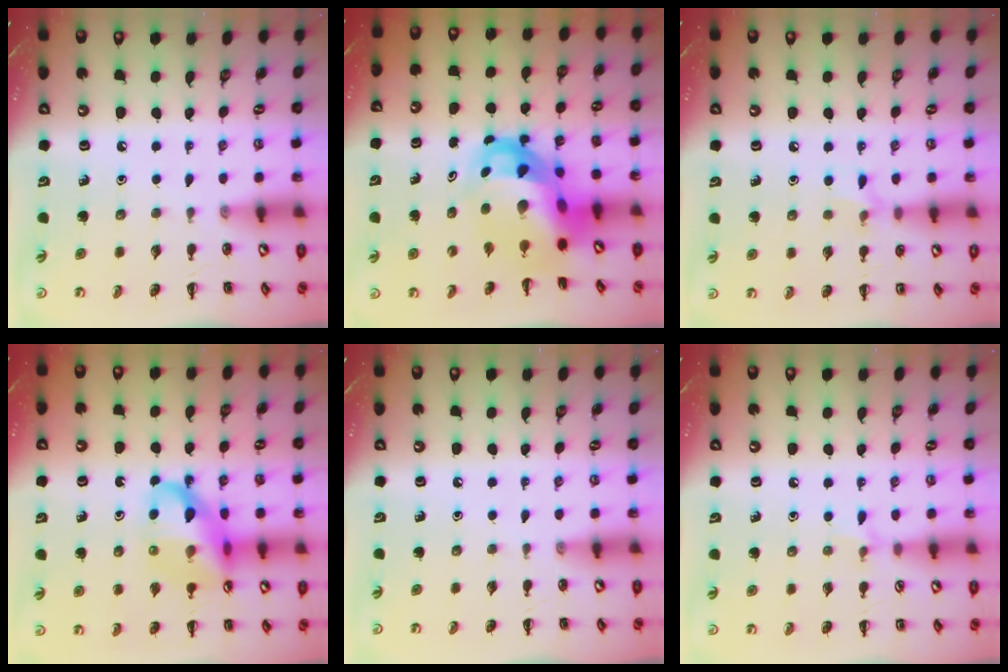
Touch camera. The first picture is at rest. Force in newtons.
{"total": 10.0, "press": 9.7, "slide": 2.6}
{"total": 6.5, "press": 6.3, "slide": 1.9}
{"total": 18.1, "press": 17.7, "slide": 3.6}
{"total": 0.0}
{"total": 5.2, "press": 4.9, "slide": 1.8}